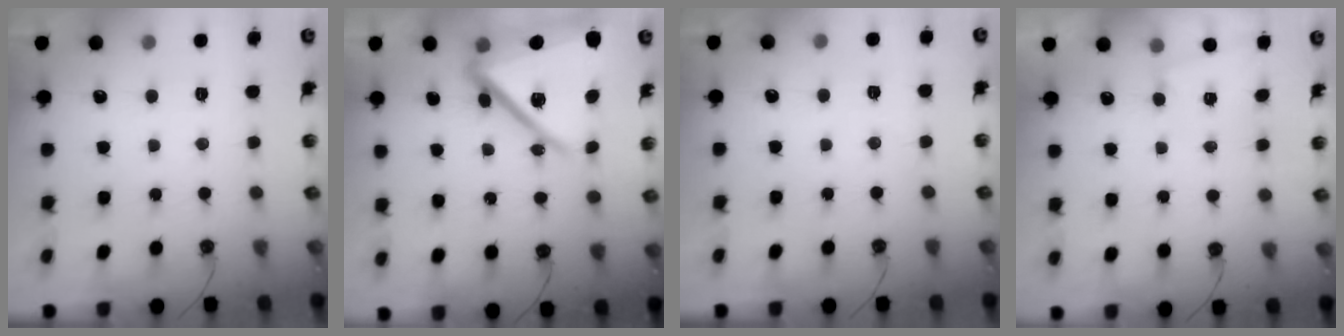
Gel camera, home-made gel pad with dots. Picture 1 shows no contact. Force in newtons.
{"total": 22.8, "press": 22.8, "slide": 1.8}
{"total": 2.7, "press": 2.5, "slide": 1.1}
{"total": 1.0, "press": 1.0, "slide": 0.3}